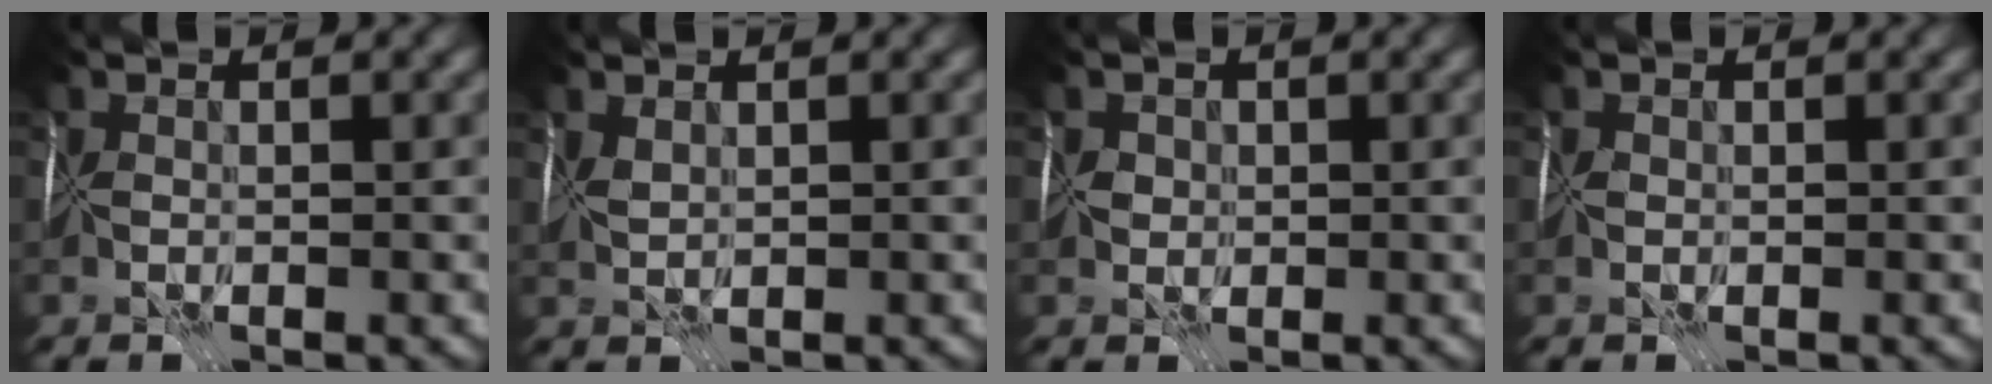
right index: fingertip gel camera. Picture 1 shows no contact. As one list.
[{"total": 1.0, "force": [0.8, -0.5, 0.1], "torque": [-0.003, 0.003, 0.021]}, {"total": 1.6, "force": [0.5, 1.4, 0.6], "torque": [-0.001, 0.014, 0.007]}, {"total": 0.5, "force": [0.0, 0.5, 0.2], "torque": [0.001, -0.001, 0.001]}]